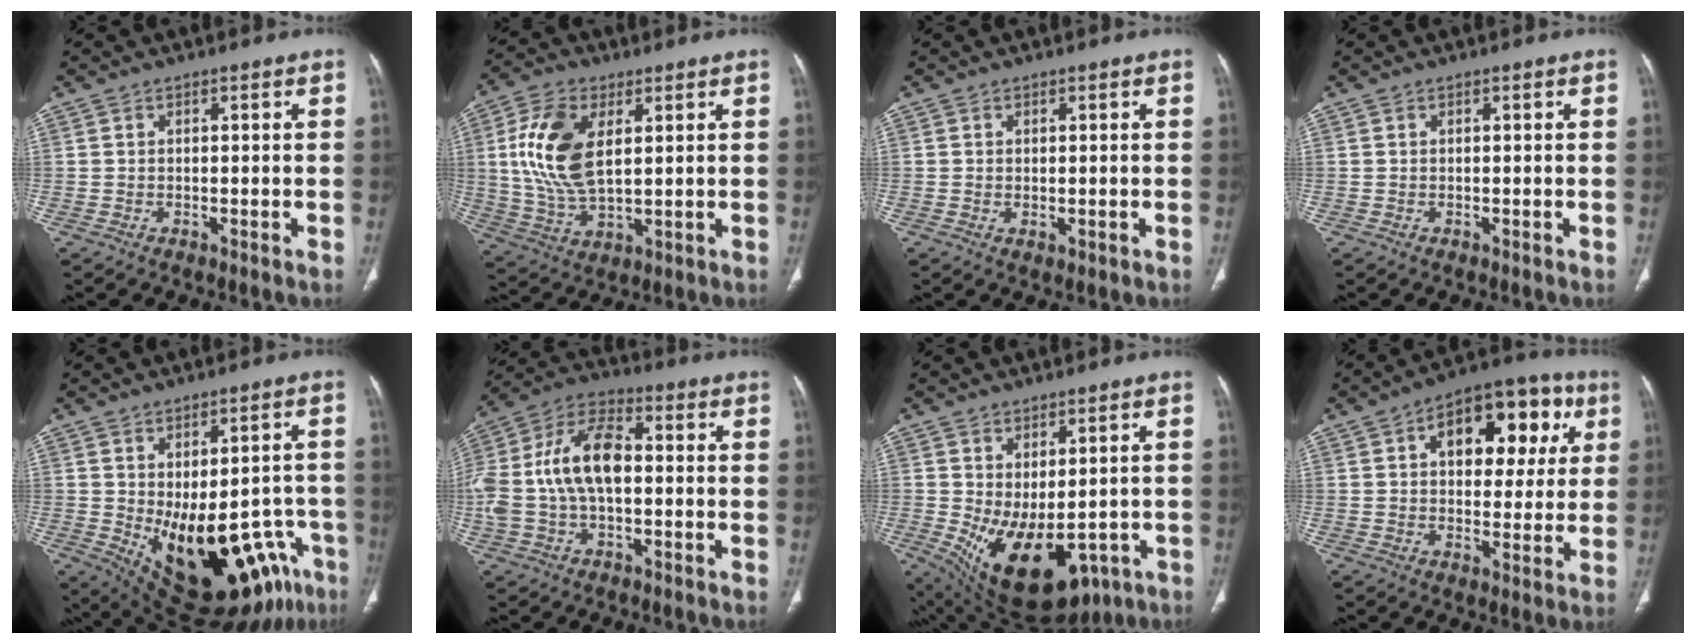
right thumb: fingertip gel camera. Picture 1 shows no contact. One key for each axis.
{"total": 13.8, "fx": 3.4, "fy": 7.3, "fz": 11.3, "tx": -0.232, "ty": -0.009, "tz": 0.070}
{"total": 1.1, "fx": 0.0, "fy": 0.5, "fz": 1.0, "tx": -0.020, "ty": -0.007, "tz": 0.006}
{"total": 0.0}
{"total": 23.4, "fx": -9.0, "fy": 11.7, "fz": 18.2, "tx": -0.189, "ty": 0.008, "tz": -0.099}
{"total": 15.6, "fx": -0.2, "fy": 8.8, "fz": 12.9, "tx": -0.269, "ty": 0.042, "tz": -0.009}
{"total": 17.6, "fx": -5.2, "fy": 9.7, "fz": 13.7, "tx": -0.211, "ty": -0.012, "tz": -0.044}
{"total": 17.5, "fx": 5.7, "fy": 10.1, "fz": 13.1, "tx": -0.122, "ty": 0.015, "tz": 0.075}